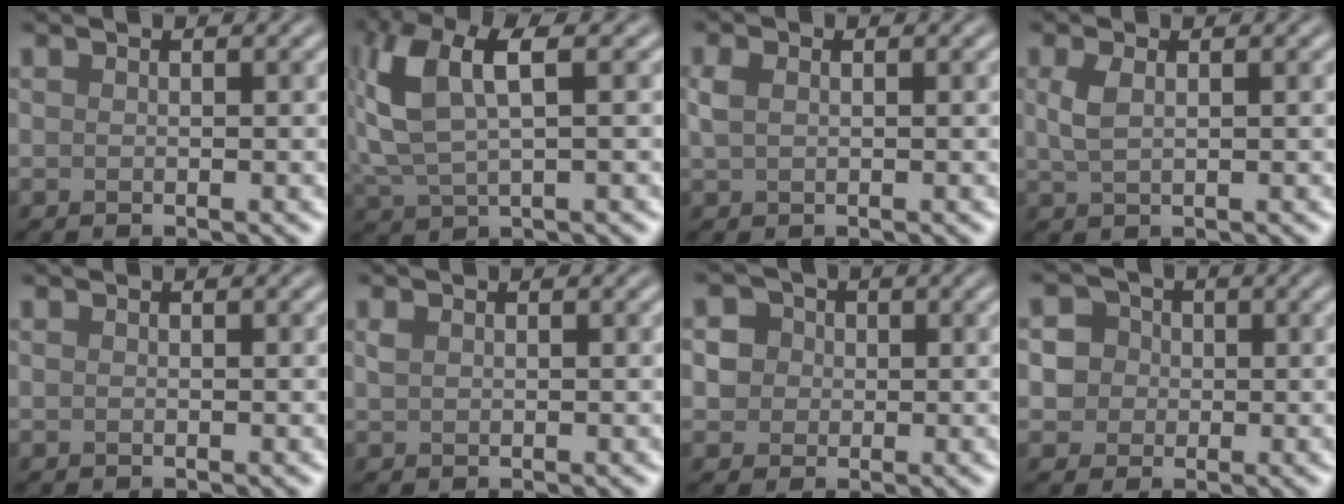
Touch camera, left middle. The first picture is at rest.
{"total": 6.8, "force": [1.9, 2.8, 5.9], "torque": [-0.139, 0.011, 0.036]}
{"total": 1.4, "force": [0.5, 0.9, 1.0], "torque": [-0.024, 0.002, 0.010]}
{"total": 1.9, "force": [0.6, 1.0, 1.5], "torque": [-0.040, 0.000, 0.015]}
{"total": 0.0}
{"total": 0.7, "force": [0.4, 0.5, 0.4], "torque": [-0.010, 0.000, 0.010]}
{"total": 4.2, "force": [1.3, 3.6, 1.6], "torque": [-0.019, 0.021, 0.009]}
{"total": 4.4, "force": [0.8, 4.1, 1.5], "torque": [-0.010, 0.026, -0.003]}